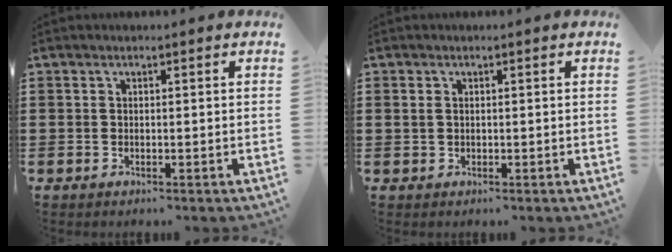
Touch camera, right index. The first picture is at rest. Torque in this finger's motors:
{"motor_torque": [-0.54, 0.82, -0.02, -0.01]}